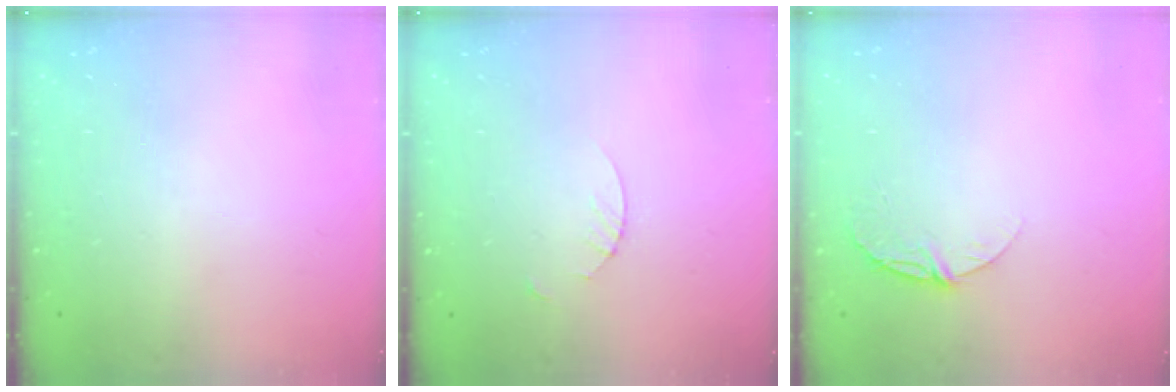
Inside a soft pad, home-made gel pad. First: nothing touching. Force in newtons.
{"total": 1.8, "press": 1.8, "slide": 0.2}
{"total": 6.6, "press": 6.5, "slide": 0.7}